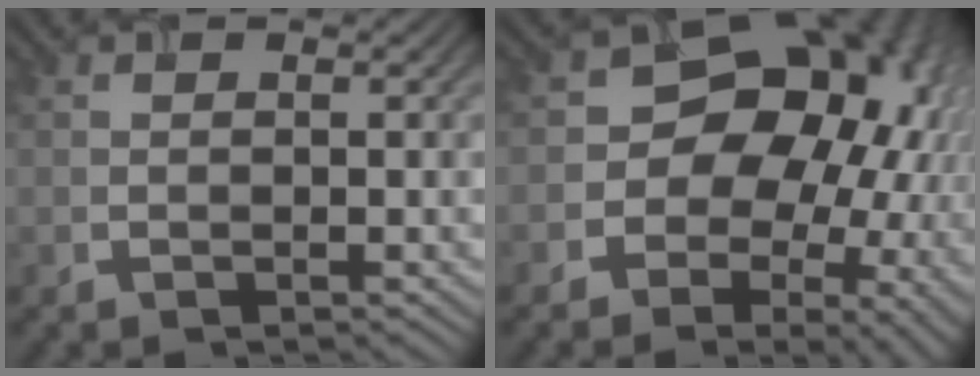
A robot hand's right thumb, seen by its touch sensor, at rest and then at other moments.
{"total": 18.0, "force": [-0.5, 14.4, 10.8], "torque": [-0.139, -0.006, -0.017]}